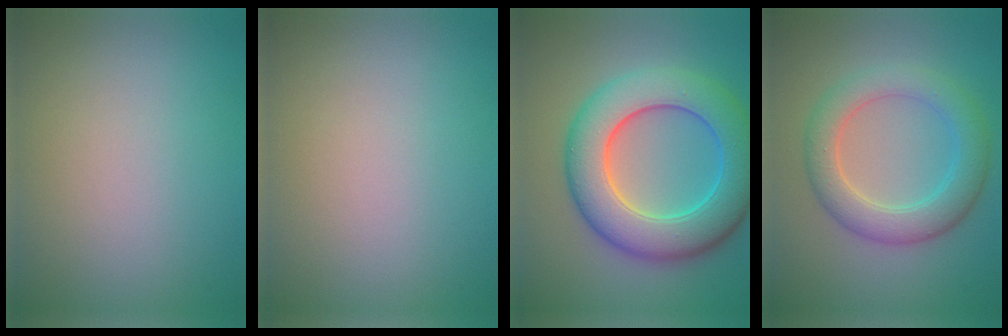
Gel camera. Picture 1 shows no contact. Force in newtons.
{"total": 0.0}
{"total": 9.5, "press": 9.5, "slide": 0.2}
{"total": 5.1, "press": 5.0, "slide": 0.4}